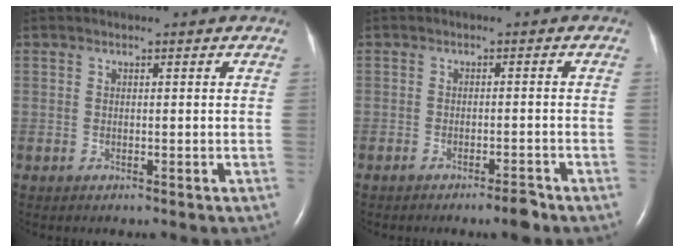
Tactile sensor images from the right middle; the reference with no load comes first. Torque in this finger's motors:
{"motor_torque": [-0.06, 0.06, -0.05, 0.01]}